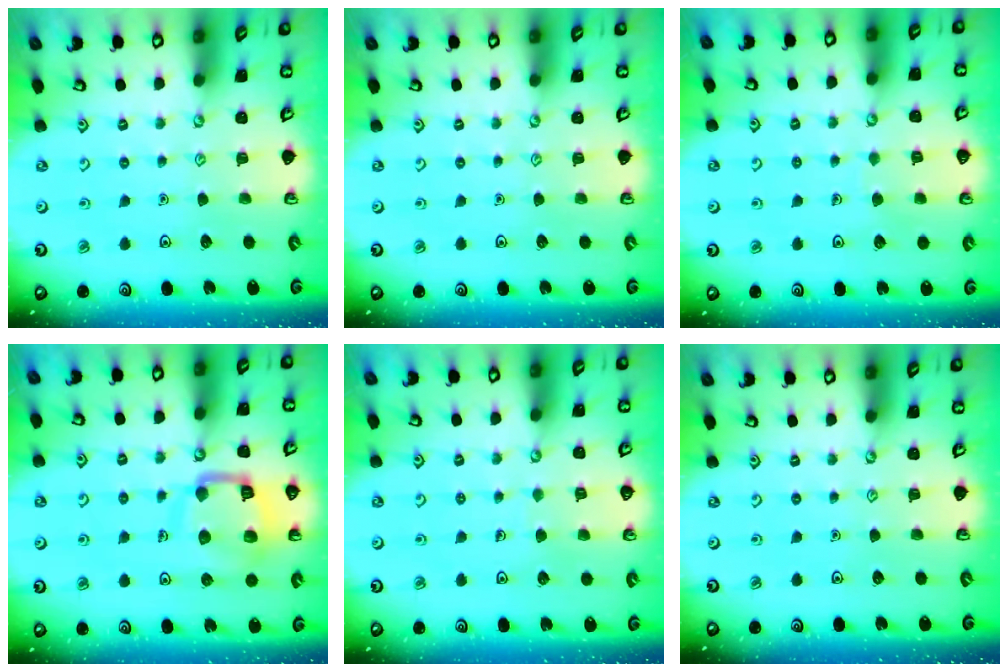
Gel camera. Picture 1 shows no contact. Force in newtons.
{"total": 0.0}
{"total": 3.4, "press": 3.4, "slide": 0.3}
{"total": 13.1, "press": 13.0, "slide": 1.5}
{"total": 3.3, "press": 3.3, "slide": 0.2}
{"total": 0.0}